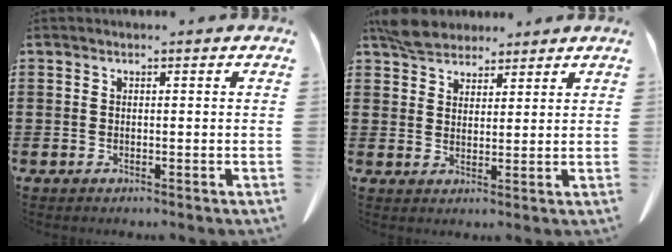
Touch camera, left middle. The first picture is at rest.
{"total": 4.9, "force": [4.3, 2.1, 1.2], "torque": [-0.037, 0.000, 0.084]}